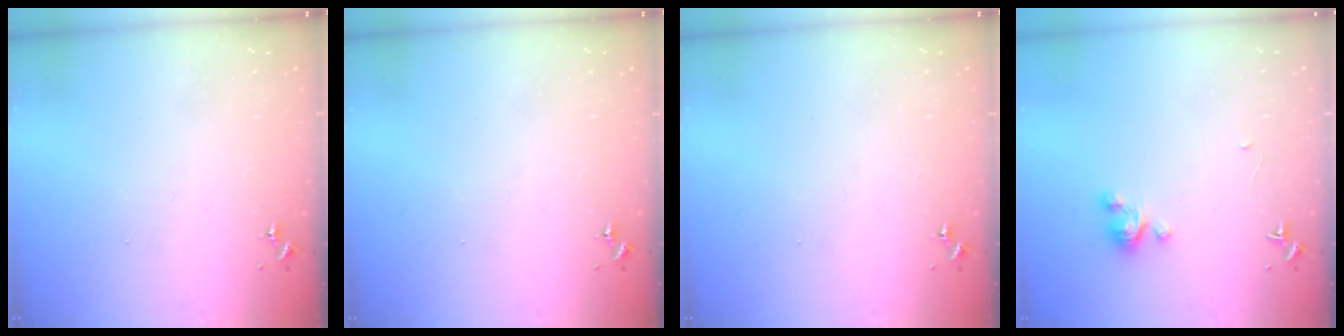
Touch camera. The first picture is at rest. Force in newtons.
{"total": 0.0}
{"total": 0.0}
{"total": 3.9, "press": 3.9, "slide": 0.2}